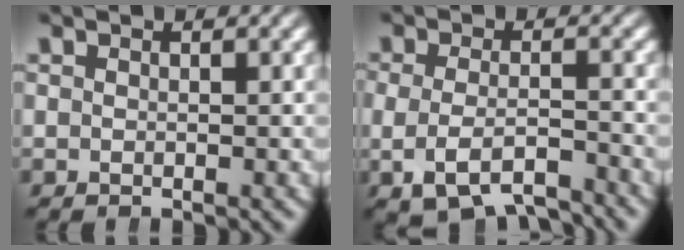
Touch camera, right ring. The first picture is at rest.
{"total": 5.1, "force": [-3.0, 2.5, 3.2], "torque": [-0.055, -0.024, -0.038]}